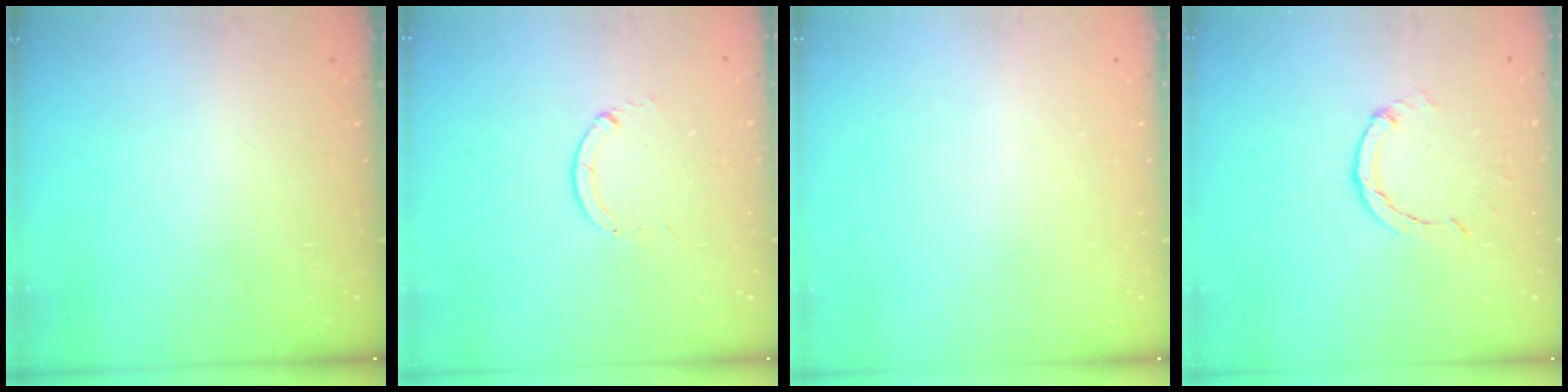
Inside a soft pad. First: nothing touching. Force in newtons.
{"total": 0.0}
{"total": 0.0}
{"total": 2.0, "press": 2.0, "slide": 0.2}